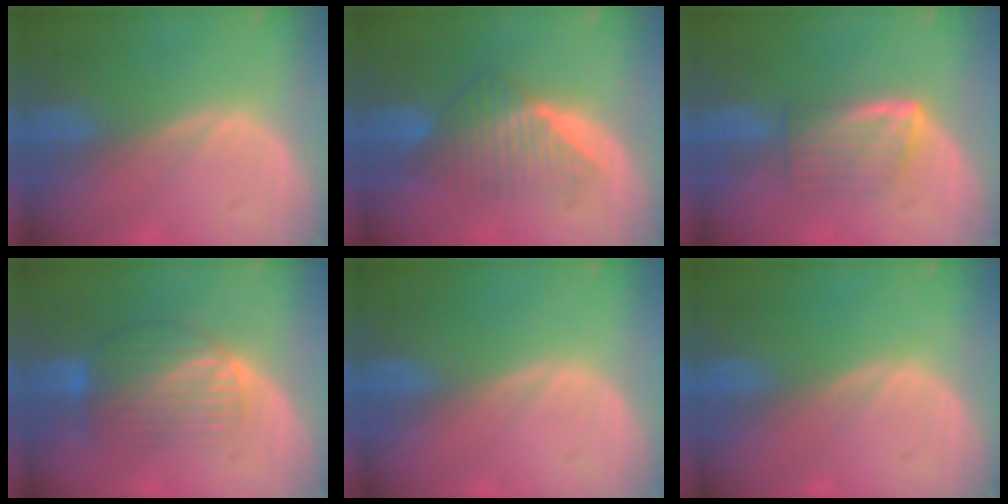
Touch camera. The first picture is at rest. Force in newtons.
{"total": 6.7, "press": 6.4, "slide": 2.1}
{"total": 5.8, "press": 5.3, "slide": 2.3}
{"total": 7.6, "press": 6.9, "slide": 3.2}
{"total": 0.0}
{"total": 0.0}